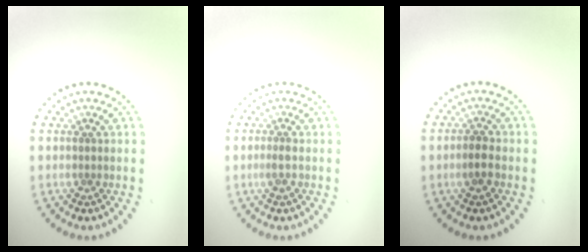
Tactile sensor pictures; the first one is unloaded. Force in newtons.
{"total": 1.0, "press": 0.9, "slide": 0.5}
{"total": 1.8, "press": 1.8, "slide": 0.5}